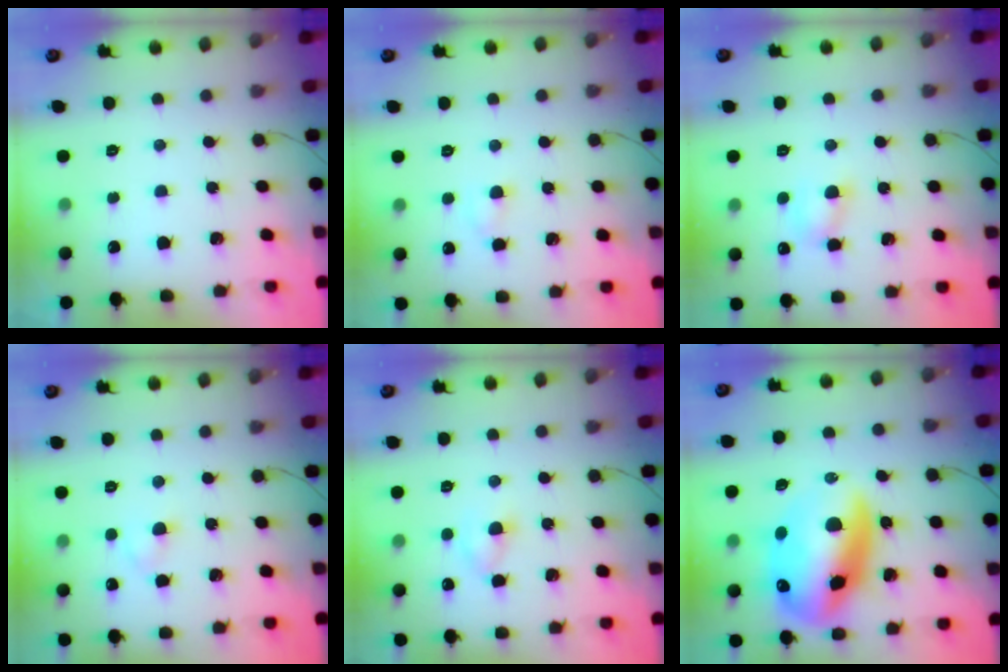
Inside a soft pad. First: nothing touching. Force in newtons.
{"total": 2.7, "press": 2.5, "slide": 1.0}
{"total": 4.4, "press": 4.2, "slide": 1.3}
{"total": 2.1, "press": 1.9, "slide": 1.0}
{"total": 2.1, "press": 1.9, "slide": 0.9}
{"total": 18.6, "press": 18.1, "slide": 4.4}